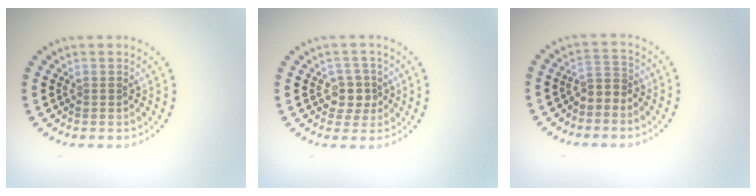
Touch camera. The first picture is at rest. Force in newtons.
{"total": 2.4, "press": 2.1, "slide": 1.2}
{"total": 1.7, "press": 1.4, "slide": 1.0}